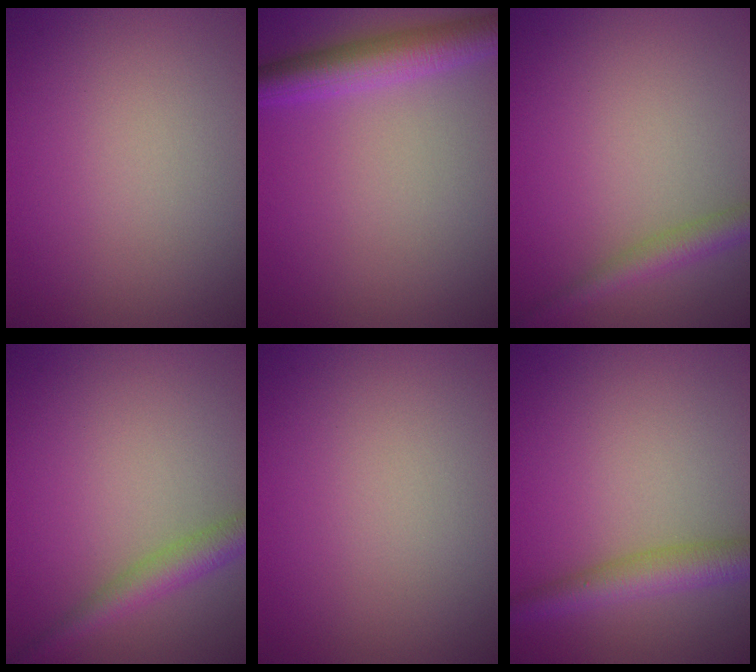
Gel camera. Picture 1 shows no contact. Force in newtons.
{"total": 4.3, "press": 4.3, "slide": 0.2}
{"total": 2.4, "press": 2.4, "slide": 0.1}
{"total": 2.8, "press": 2.8, "slide": 0.2}
{"total": 0.0}
{"total": 3.6, "press": 3.6, "slide": 0.1}